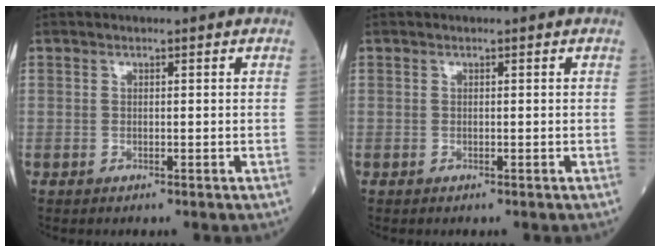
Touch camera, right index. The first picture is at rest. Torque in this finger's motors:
{"motor_torque": [-0.25, -0.09, 0.06, 0.01]}